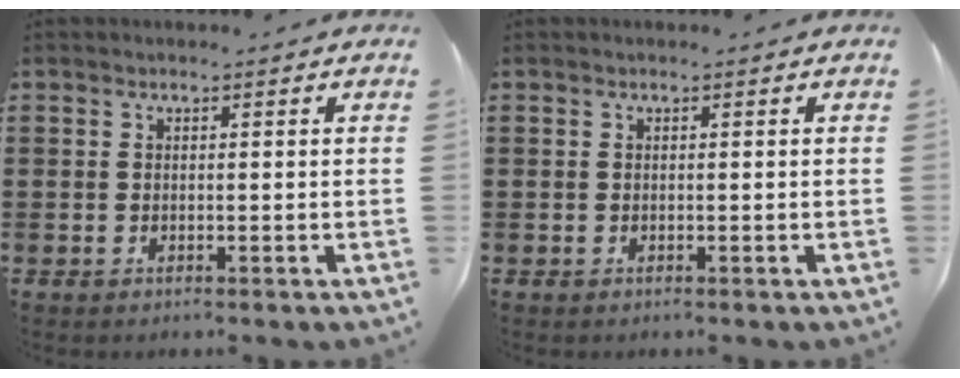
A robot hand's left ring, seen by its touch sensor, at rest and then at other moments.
{"total": 0.0}